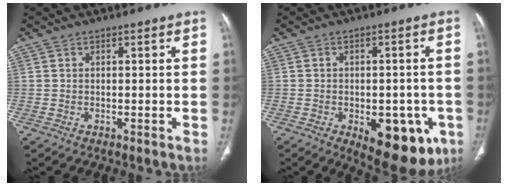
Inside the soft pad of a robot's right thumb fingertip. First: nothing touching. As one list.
[{"total": 13.9, "force": [-5.5, 7.2, 10.6], "torque": [-0.106, 0.009, -0.059]}]